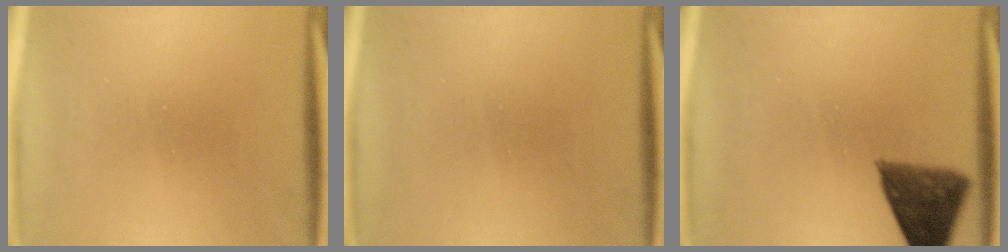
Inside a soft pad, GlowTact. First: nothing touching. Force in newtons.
{"total": 0.0}
{"total": 7.6}